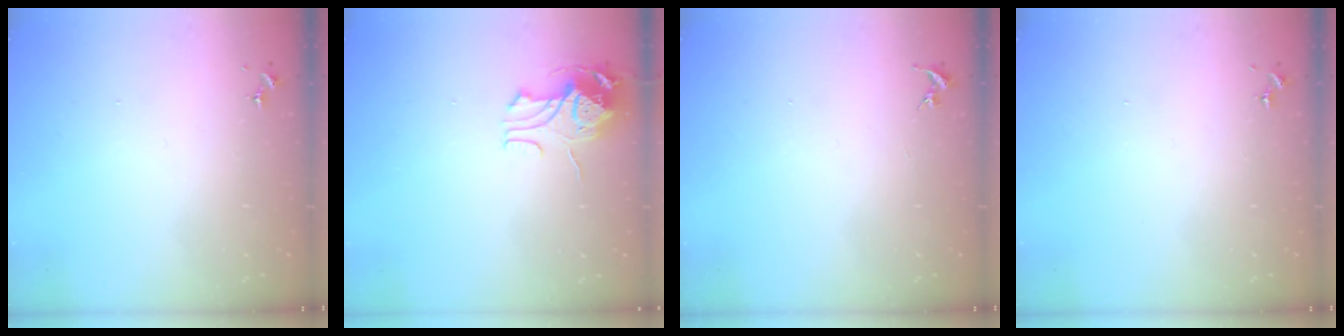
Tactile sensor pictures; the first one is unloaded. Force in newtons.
{"total": 10.6, "press": 10.6, "slide": 0.9}
{"total": 0.0}
{"total": 0.0}